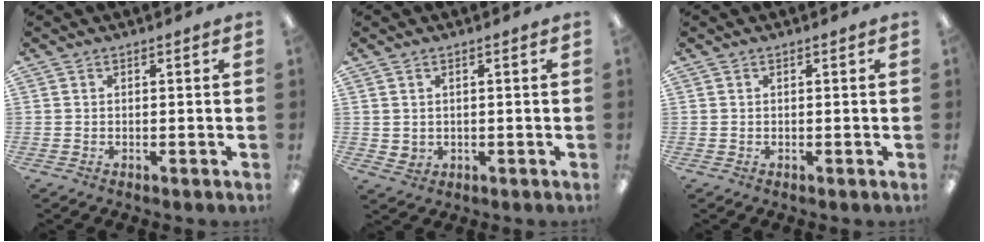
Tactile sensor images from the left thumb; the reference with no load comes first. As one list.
[{"total": 1.7, "force": [0.9, 1.4, 0.4], "torque": [-0.004, -0.001, 0.015]}, {"total": 0.0}]